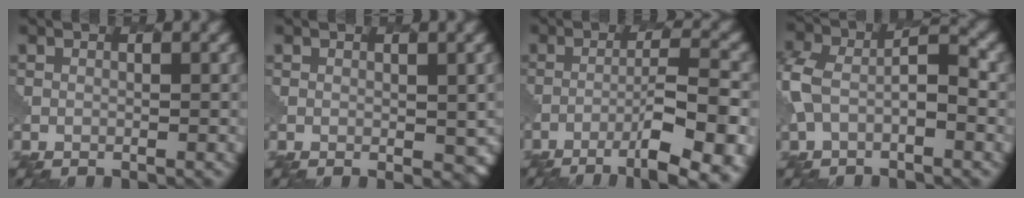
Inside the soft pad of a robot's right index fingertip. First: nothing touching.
{"total": 3.6, "force": [-0.4, 2.2, 2.8], "torque": [-0.030, -0.009, 0.000]}
{"total": 9.4, "force": [-5.4, 1.9, 7.5], "torque": [-0.107, 0.011, -0.079]}
{"total": 5.0, "force": [-0.8, 2.8, 4.1], "torque": [-0.095, 0.012, -0.024]}